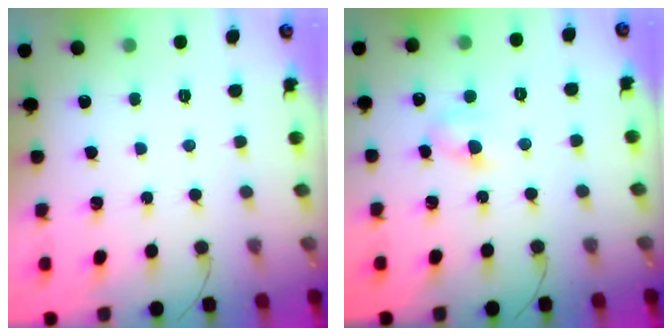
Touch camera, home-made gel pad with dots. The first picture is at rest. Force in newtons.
{"total": 4.4, "press": 4.2, "slide": 1.4}